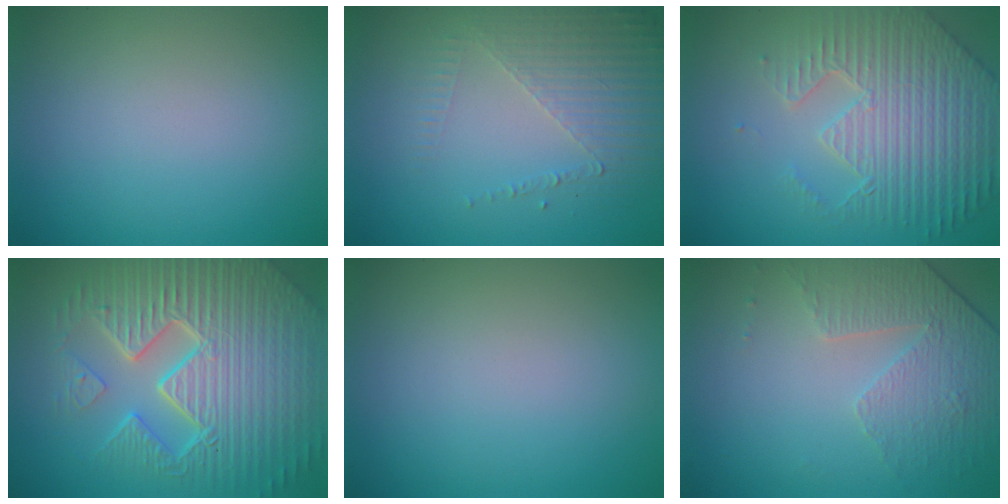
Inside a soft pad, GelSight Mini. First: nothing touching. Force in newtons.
{"total": 5.3, "press": 3.1, "slide": 4.3}
{"total": 7.4, "press": 5.6, "slide": 4.8}
{"total": 11.2, "press": 7.2, "slide": 8.6}
{"total": 0.0}
{"total": 4.7, "press": 3.2, "slide": 3.4}